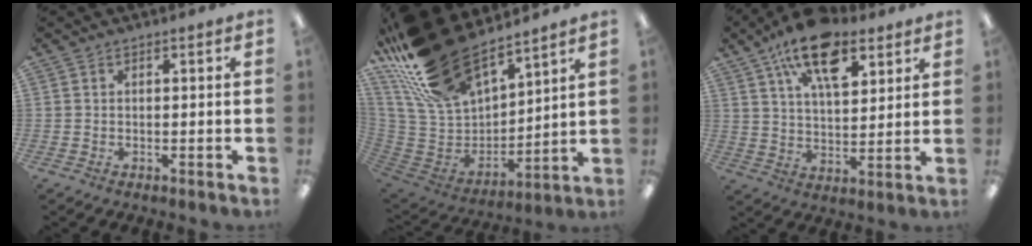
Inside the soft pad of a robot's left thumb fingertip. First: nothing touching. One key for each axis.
{"total": 23.9, "fx": 19.1, "fy": 9.5, "fz": 10.7, "tx": -0.223, "ty": -0.111, "tz": 0.350}
{"total": 17.1, "fx": 10.2, "fy": 8.3, "fz": 10.9, "tx": -0.180, "ty": -0.035, "tz": 0.176}